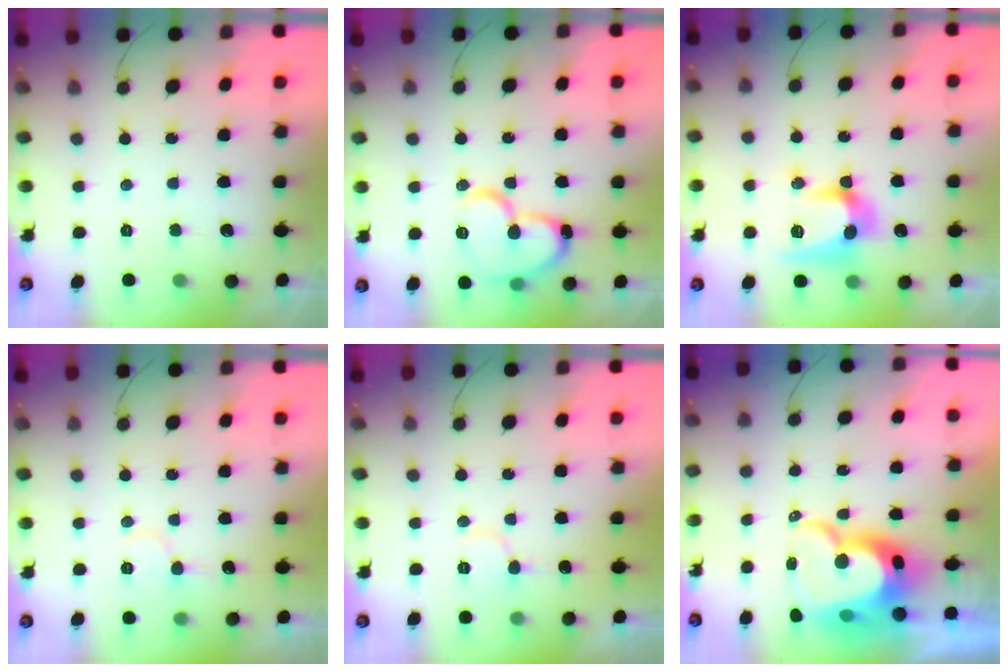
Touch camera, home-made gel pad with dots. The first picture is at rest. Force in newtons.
{"total": 14.3, "press": 14.2, "slide": 1.8}
{"total": 14.4, "press": 14.3, "slide": 0.7}
{"total": 6.8, "press": 6.8, "slide": 0.7}
{"total": 6.4, "press": 6.3, "slide": 0.6}
{"total": 18.6, "press": 18.6, "slide": 1.3}